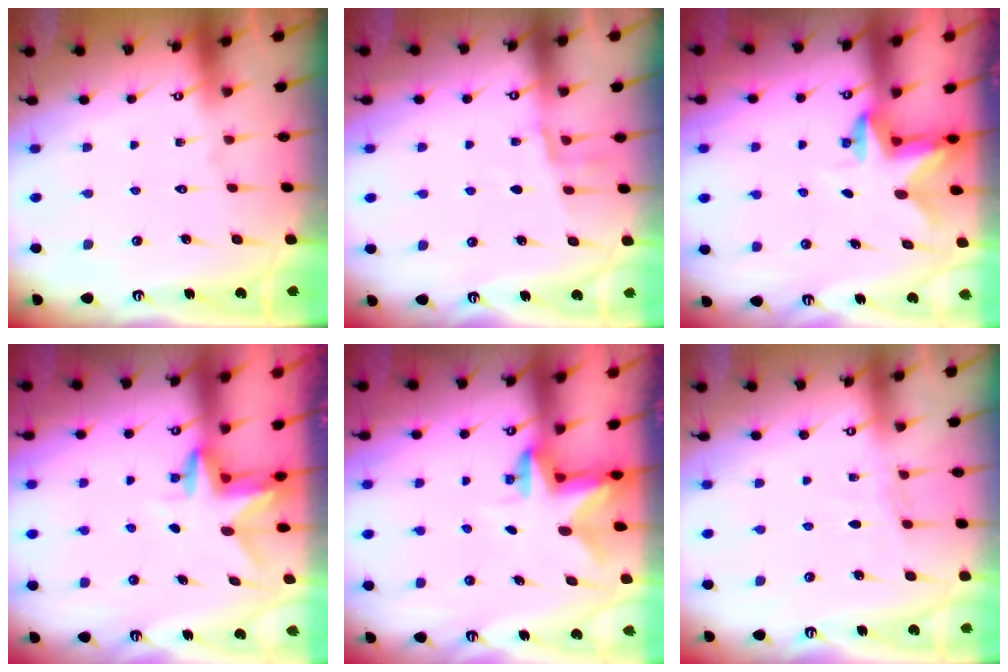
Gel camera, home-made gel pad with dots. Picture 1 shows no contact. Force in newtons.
{"total": 5.5, "press": 5.3, "slide": 1.3}
{"total": 2.8, "press": 2.8, "slide": 0.5}
{"total": 2.9, "press": 2.9, "slide": 0.3}
{"total": 2.4, "press": 2.3, "slide": 0.4}
{"total": 3.1, "press": 3.1, "slide": 0.3}